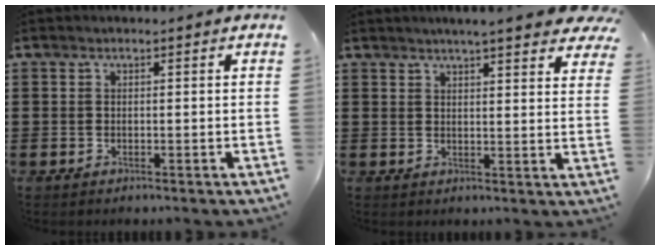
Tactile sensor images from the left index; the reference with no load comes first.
{"total": 4.8, "force": [4.4, -0.2, 2.0], "torque": [-0.046, -0.014, 0.078]}